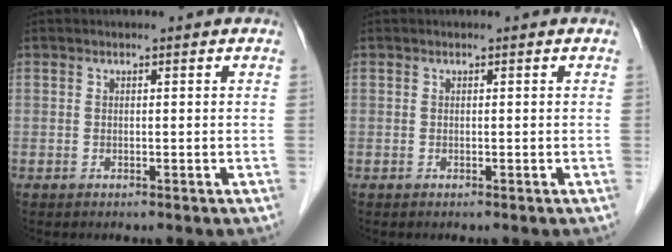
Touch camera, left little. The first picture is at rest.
{"total": 0.0}